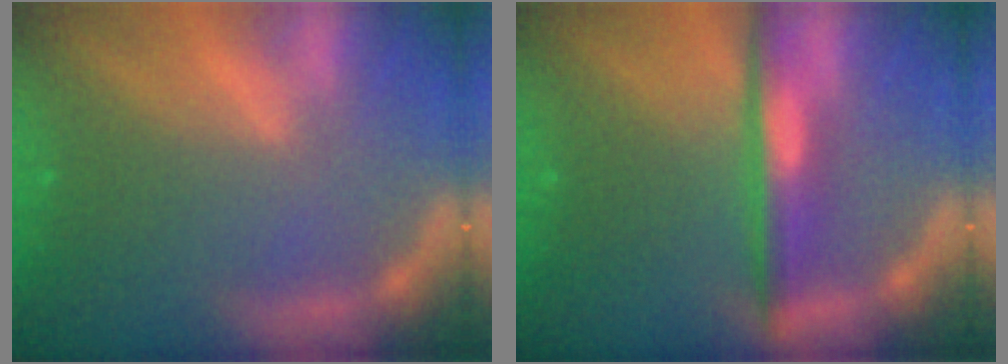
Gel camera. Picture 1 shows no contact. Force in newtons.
{"total": 4.5}